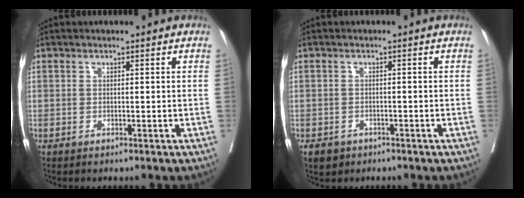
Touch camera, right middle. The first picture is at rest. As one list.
[{"total": 2.0, "force": [-1.1, 1.6, 0.4], "torque": [-0.011, 0.002, -0.015]}]